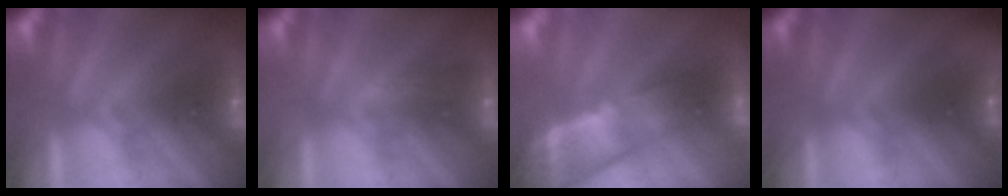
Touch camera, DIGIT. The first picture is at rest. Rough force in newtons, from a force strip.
{"total": 2.9}
{"total": 7.1}
{"total": 2.3}